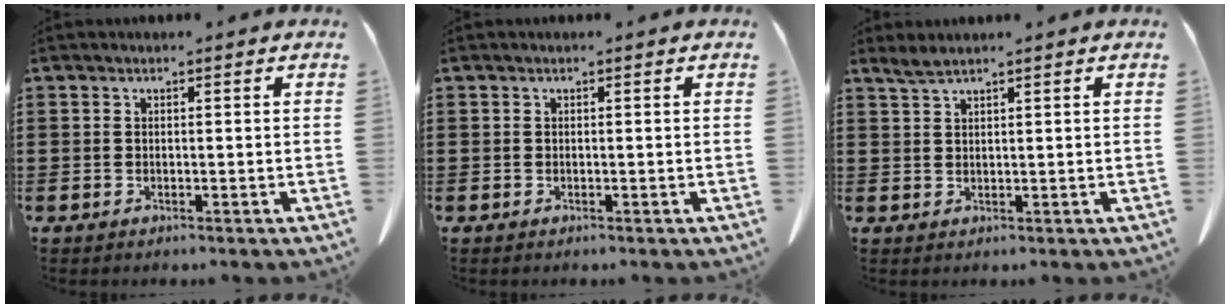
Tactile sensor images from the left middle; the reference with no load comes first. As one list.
[{"total": 0.0}, {"total": 1.8, "force": [1.5, 0.1, 1.0], "torque": [-0.022, 0.000, 0.029]}]